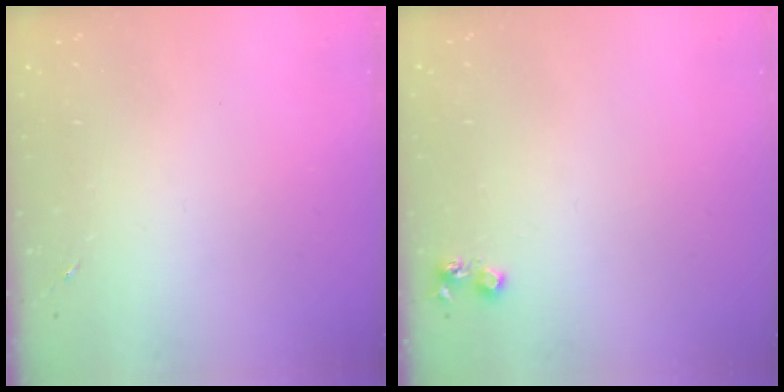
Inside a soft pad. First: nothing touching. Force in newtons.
{"total": 4.8, "press": 4.7, "slide": 0.7}